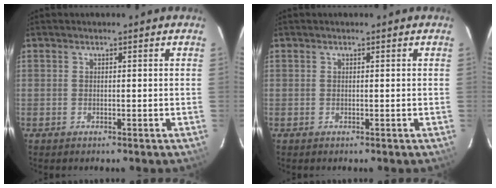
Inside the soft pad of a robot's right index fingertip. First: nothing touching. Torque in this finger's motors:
{"motor_torque": [0.00, 0.00, 0.00, 0.00]}